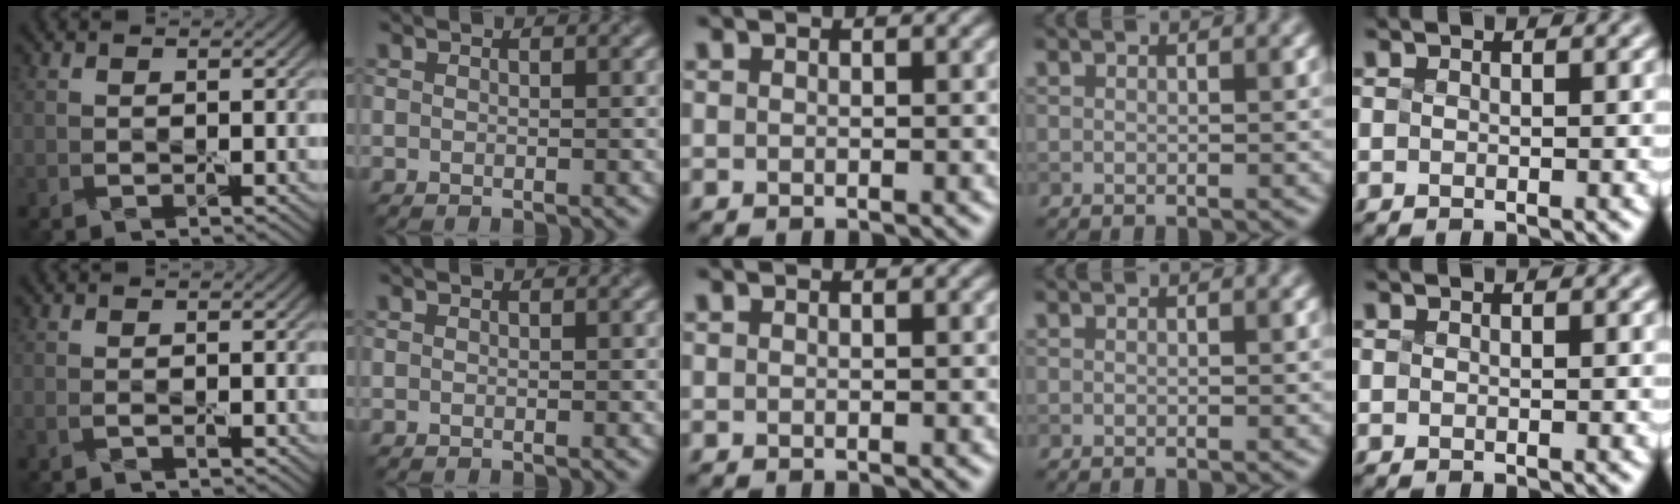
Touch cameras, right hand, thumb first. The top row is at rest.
{"thumb": {"total": 0.6, "force": [-0.3, 0.1, 0.5], "torque": [-0.012, -0.001, -0.008]}}